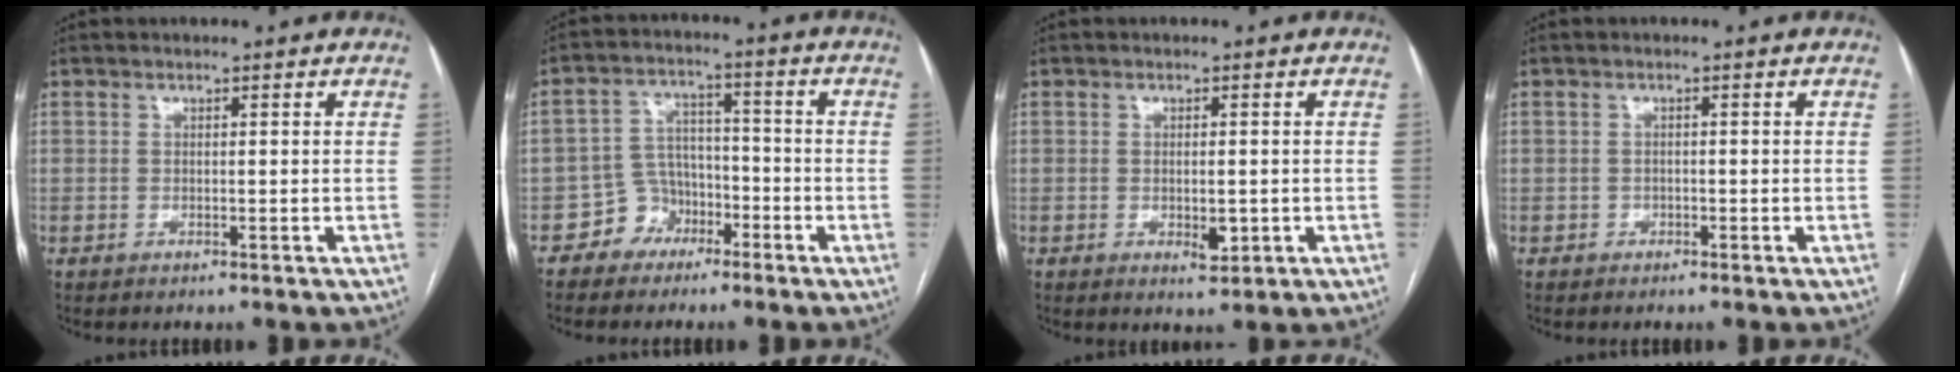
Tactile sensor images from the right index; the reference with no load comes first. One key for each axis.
{"total": 6.0, "fx": -3.6, "fy": 4.8, "fz": 1.0, "tx": -0.015, "ty": 0.020, "tz": -0.060}
{"total": 2.8, "fx": -0.6, "fy": 1.2, "fz": 2.5, "tx": -0.041, "ty": -0.005, "tz": -0.004}
{"total": 0.9, "fx": -0.5, "fy": 0.8, "fz": 0.0, "tx": -0.003, "ty": 0.004, "tz": -0.012}